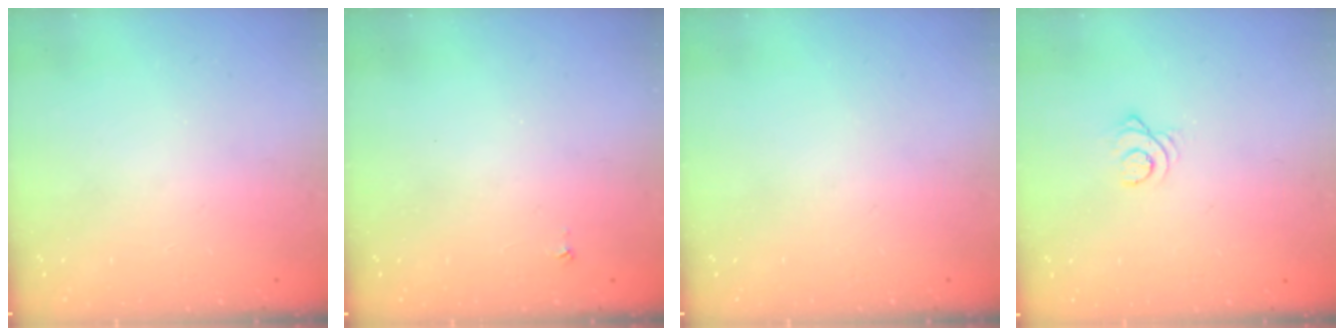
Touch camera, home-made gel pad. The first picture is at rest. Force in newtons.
{"total": 2.9, "press": 2.9, "slide": 0.4}
{"total": 0.0}
{"total": 2.5, "press": 2.5, "slide": 0.3}